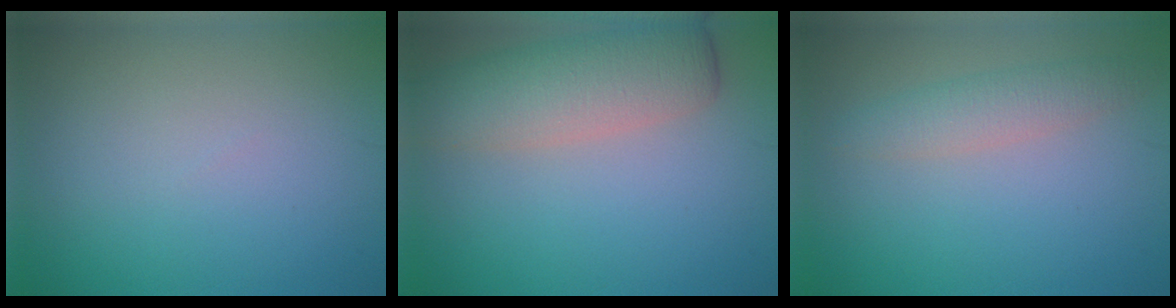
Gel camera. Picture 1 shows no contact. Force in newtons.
{"total": 6.0, "press": 6.0, "slide": 0.3}
{"total": 2.5, "press": 2.5, "slide": 0.1}